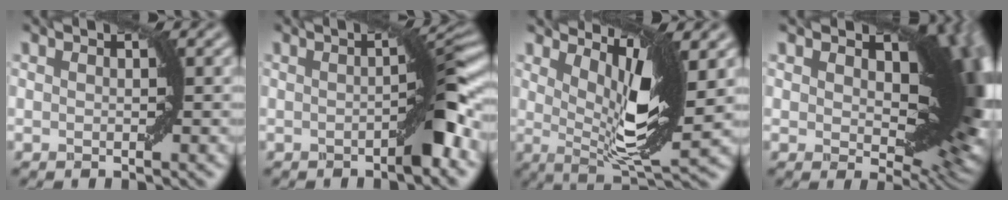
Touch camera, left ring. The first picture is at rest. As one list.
[{"total": 3.5, "force": [-1.1, 0.4, 3.3], "torque": [-0.043, 0.012, -0.021]}, {"total": 7.4, "force": [2.8, 2.1, 6.5], "torque": [-0.105, -0.011, 0.055]}, {"total": 15.6, "force": [3.3, 8.7, 12.5], "torque": [-0.158, -0.011, 0.063]}]